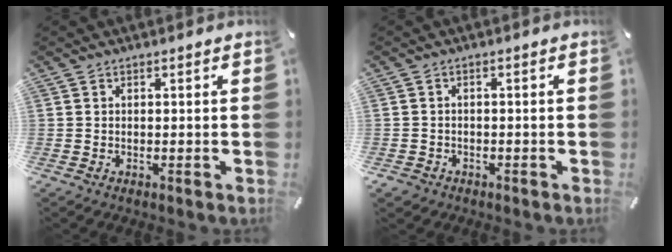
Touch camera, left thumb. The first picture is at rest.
{"total": 1.9, "force": [-1.2, 1.5, 0.5], "torque": [-0.008, 0.007, -0.026]}